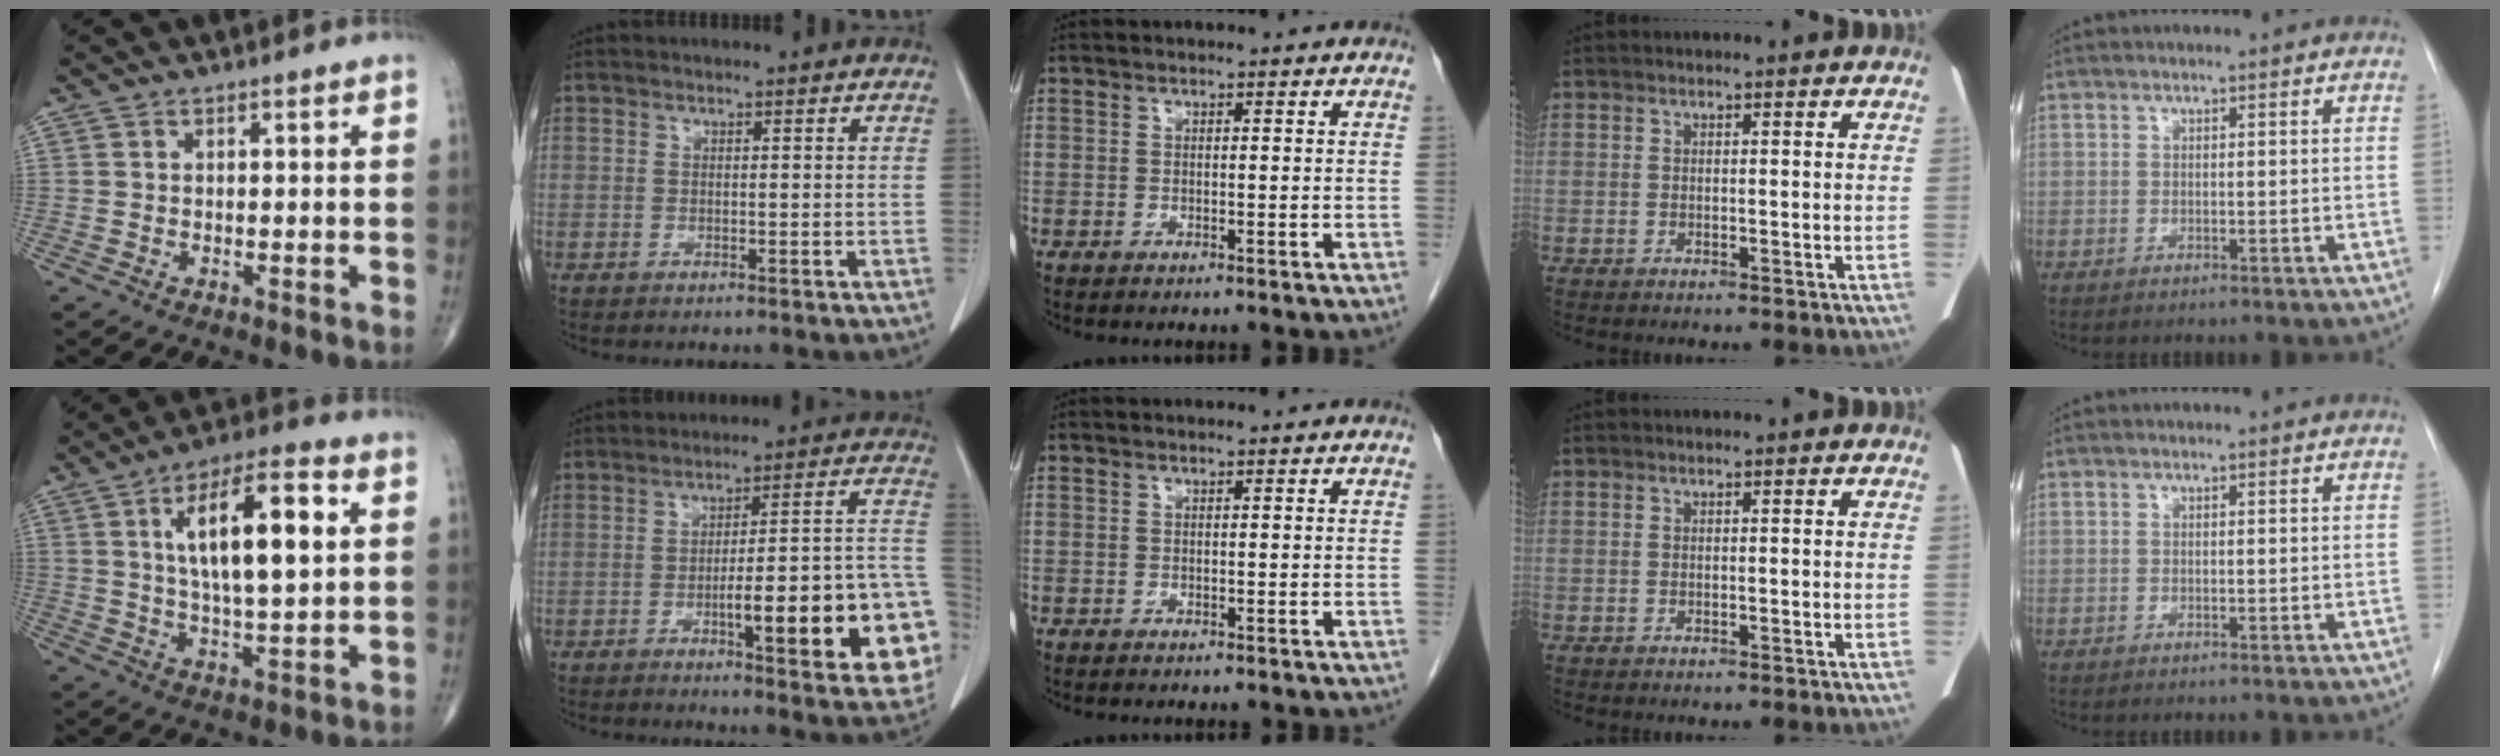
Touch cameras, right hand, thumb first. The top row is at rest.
{"thumb": {"total": 16.4, "force": [4.2, 5.4, 14.9], "torque": [-0.236, 0.001, 0.067]}, "index": {"total": 19.3, "force": [-5.7, 3.2, 18.2], "torque": [-0.148, 0.029, -0.063]}}